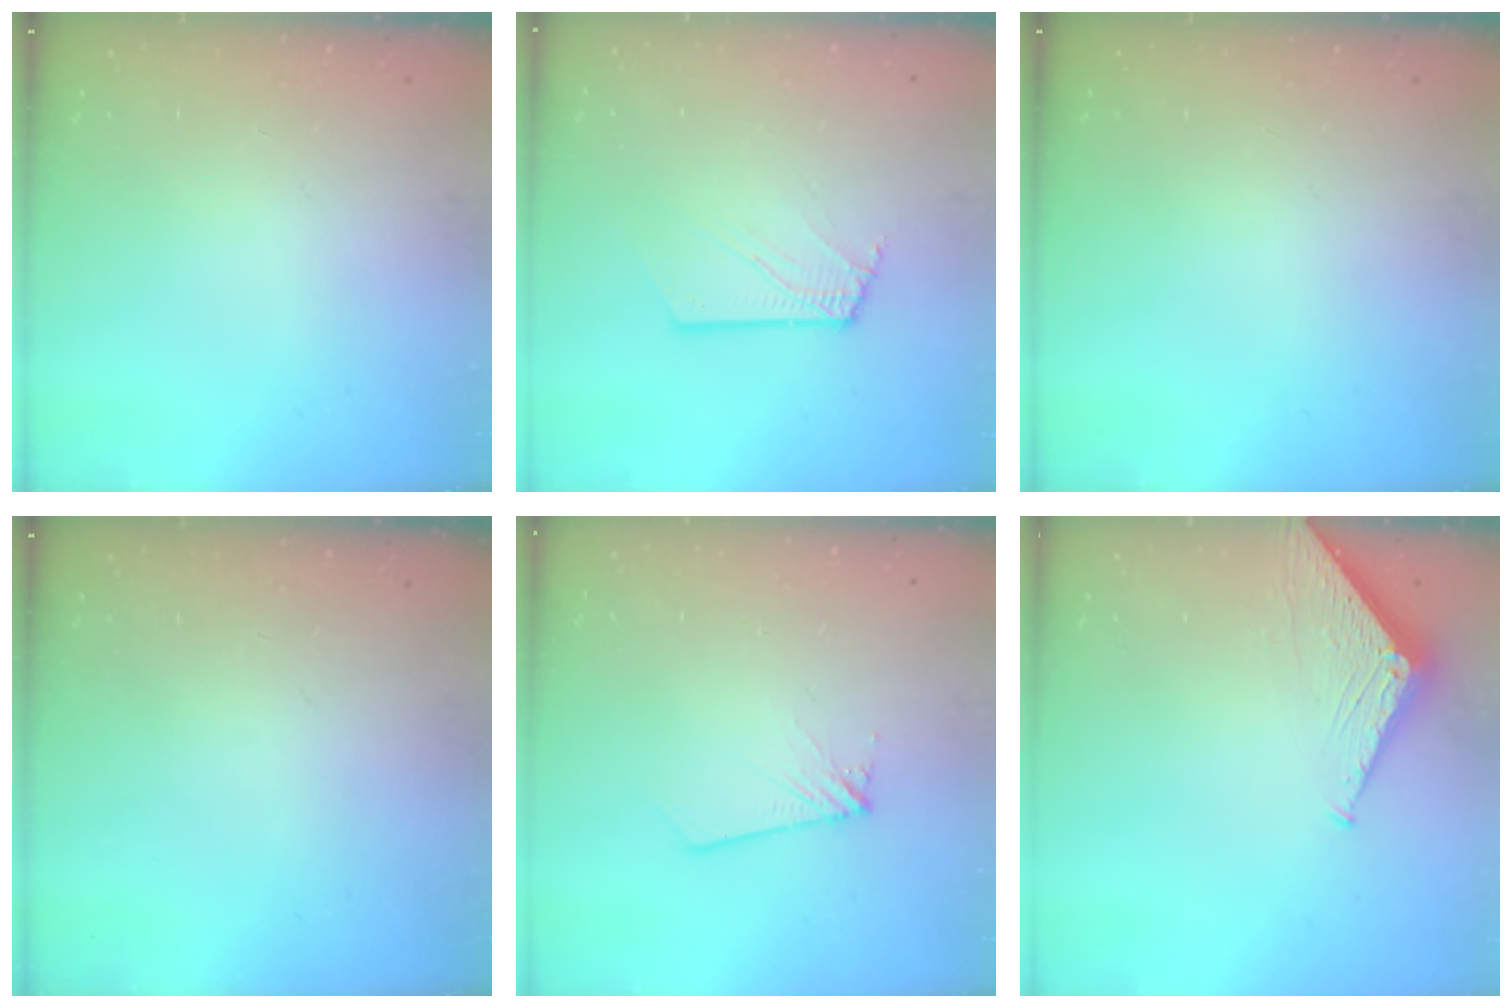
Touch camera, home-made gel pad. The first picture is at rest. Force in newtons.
{"total": 2.6, "press": 2.6, "slide": 0.3}
{"total": 0.0}
{"total": 0.0}
{"total": 1.7, "press": 1.7, "slide": 0.1}
{"total": 3.8, "press": 3.8, "slide": 0.5}